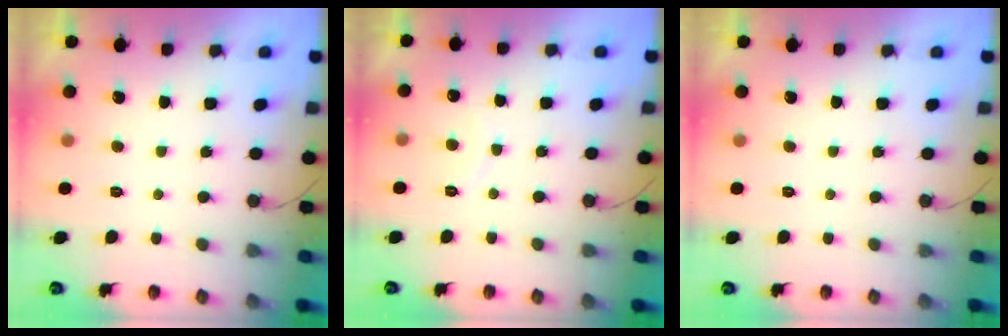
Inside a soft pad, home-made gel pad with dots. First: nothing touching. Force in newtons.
{"total": 4.8, "press": 4.8, "slide": 0.4}
{"total": 0.0}